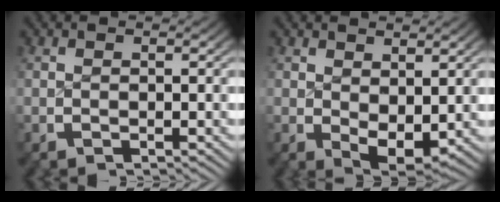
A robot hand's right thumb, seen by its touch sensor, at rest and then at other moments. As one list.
[{"total": 3.5, "force": [0.5, 2.2, 2.7], "torque": [-0.045, -0.021, 0.019]}]